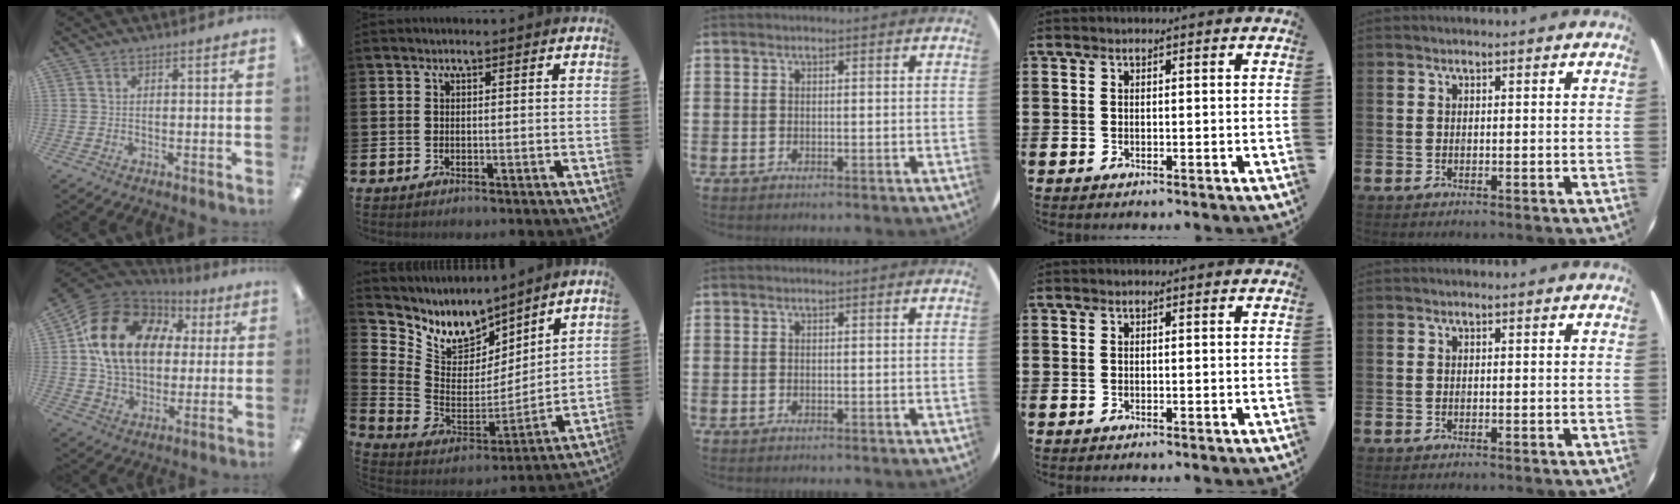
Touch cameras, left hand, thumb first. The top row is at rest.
{"thumb": {"total": 19.5, "force": [5.3, 14.8, 11.5], "torque": [-0.222, 0.004, 0.105]}, "index": {"total": 9.1, "force": [7.7, 4.6, 1.5], "torque": [-0.077, -0.058, 0.140]}}